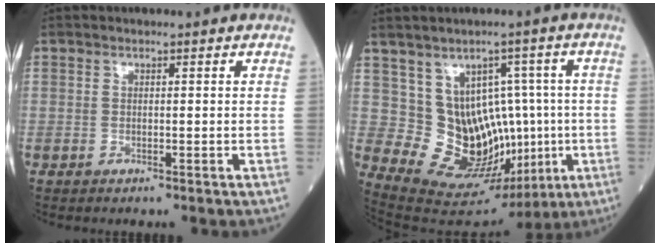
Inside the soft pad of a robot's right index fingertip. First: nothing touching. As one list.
[{"total": 12.7, "force": [0.0, 9.3, 8.6], "torque": [-0.125, 0.034, 0.039]}]